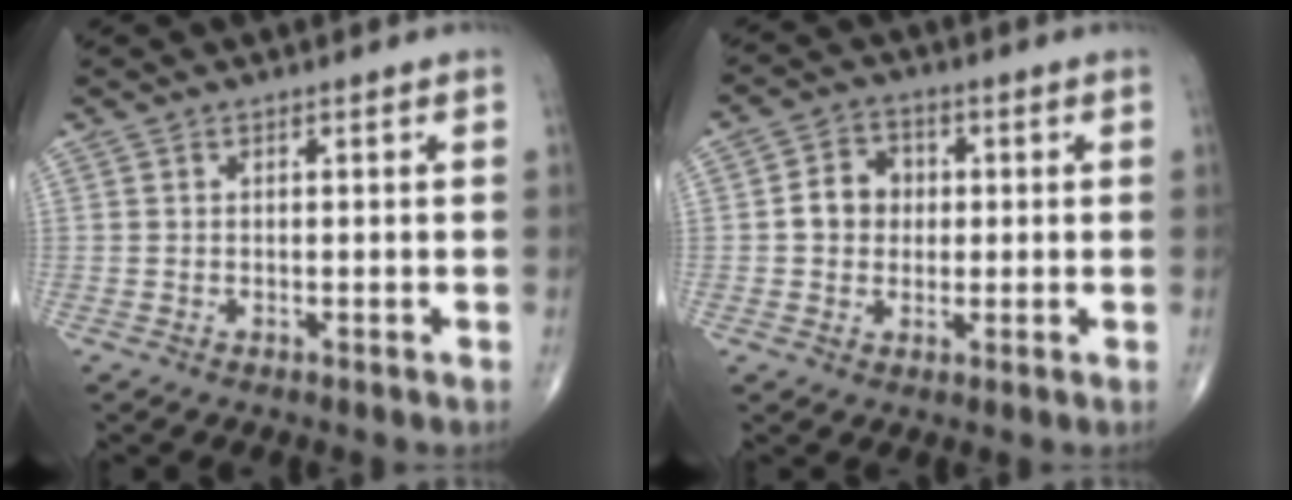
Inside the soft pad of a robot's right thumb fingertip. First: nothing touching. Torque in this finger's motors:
{"motor_torque": [0.94, 0.97, 0.36, -0.23, 0.04]}